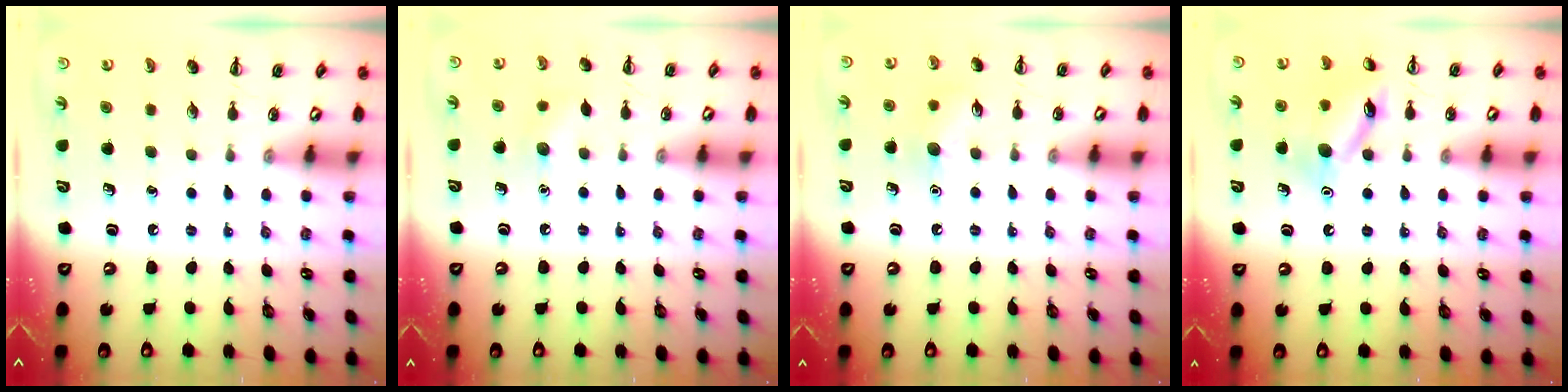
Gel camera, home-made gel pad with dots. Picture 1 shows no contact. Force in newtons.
{"total": 5.4, "press": 5.2, "slide": 1.4}
{"total": 7.5, "press": 7.3, "slide": 1.4}
{"total": 12.3, "press": 12.3, "slide": 0.7}